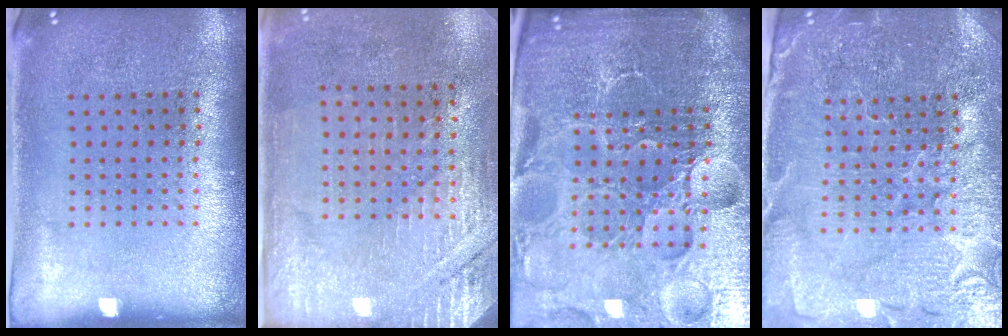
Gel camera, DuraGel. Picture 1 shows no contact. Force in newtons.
{"total": 2.8, "press": 2.6, "slide": 0.9}
{"total": 6.5, "press": 5.8, "slide": 3.0}
{"total": 4.1, "press": 4.0, "slide": 1.2}